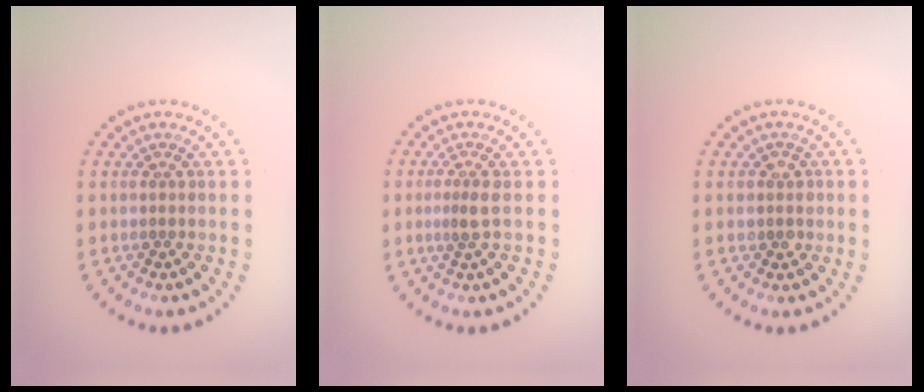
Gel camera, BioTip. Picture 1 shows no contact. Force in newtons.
{"total": 1.7, "press": 1.4, "slide": 1.0}
{"total": 1.5, "press": 1.3, "slide": 0.7}